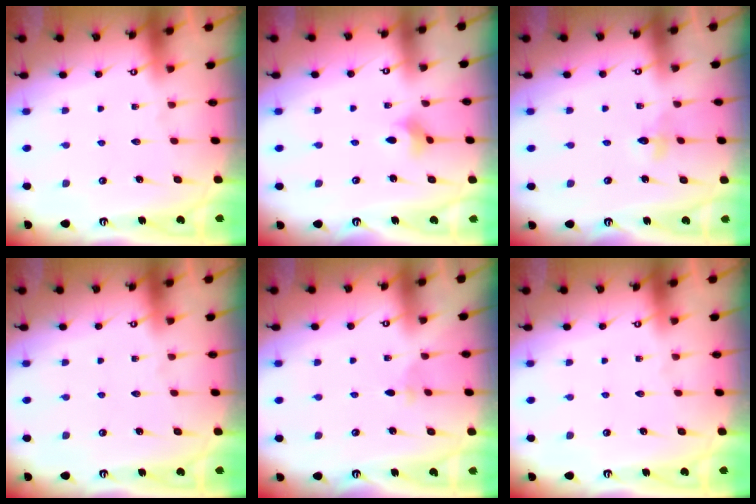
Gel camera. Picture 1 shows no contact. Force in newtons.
{"total": 4.4, "press": 4.3, "slide": 0.8}
{"total": 3.4, "press": 3.4, "slide": 0.5}
{"total": 0.0}
{"total": 2.0, "press": 1.9, "slide": 0.5}
{"total": 0.0}